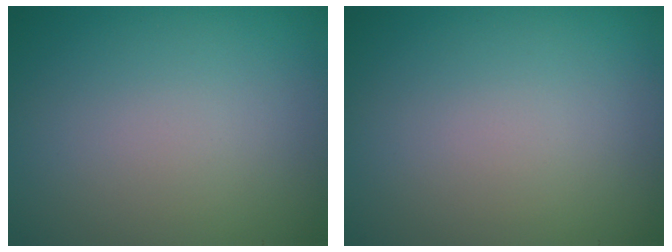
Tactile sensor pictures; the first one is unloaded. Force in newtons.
{"total": 0.0}